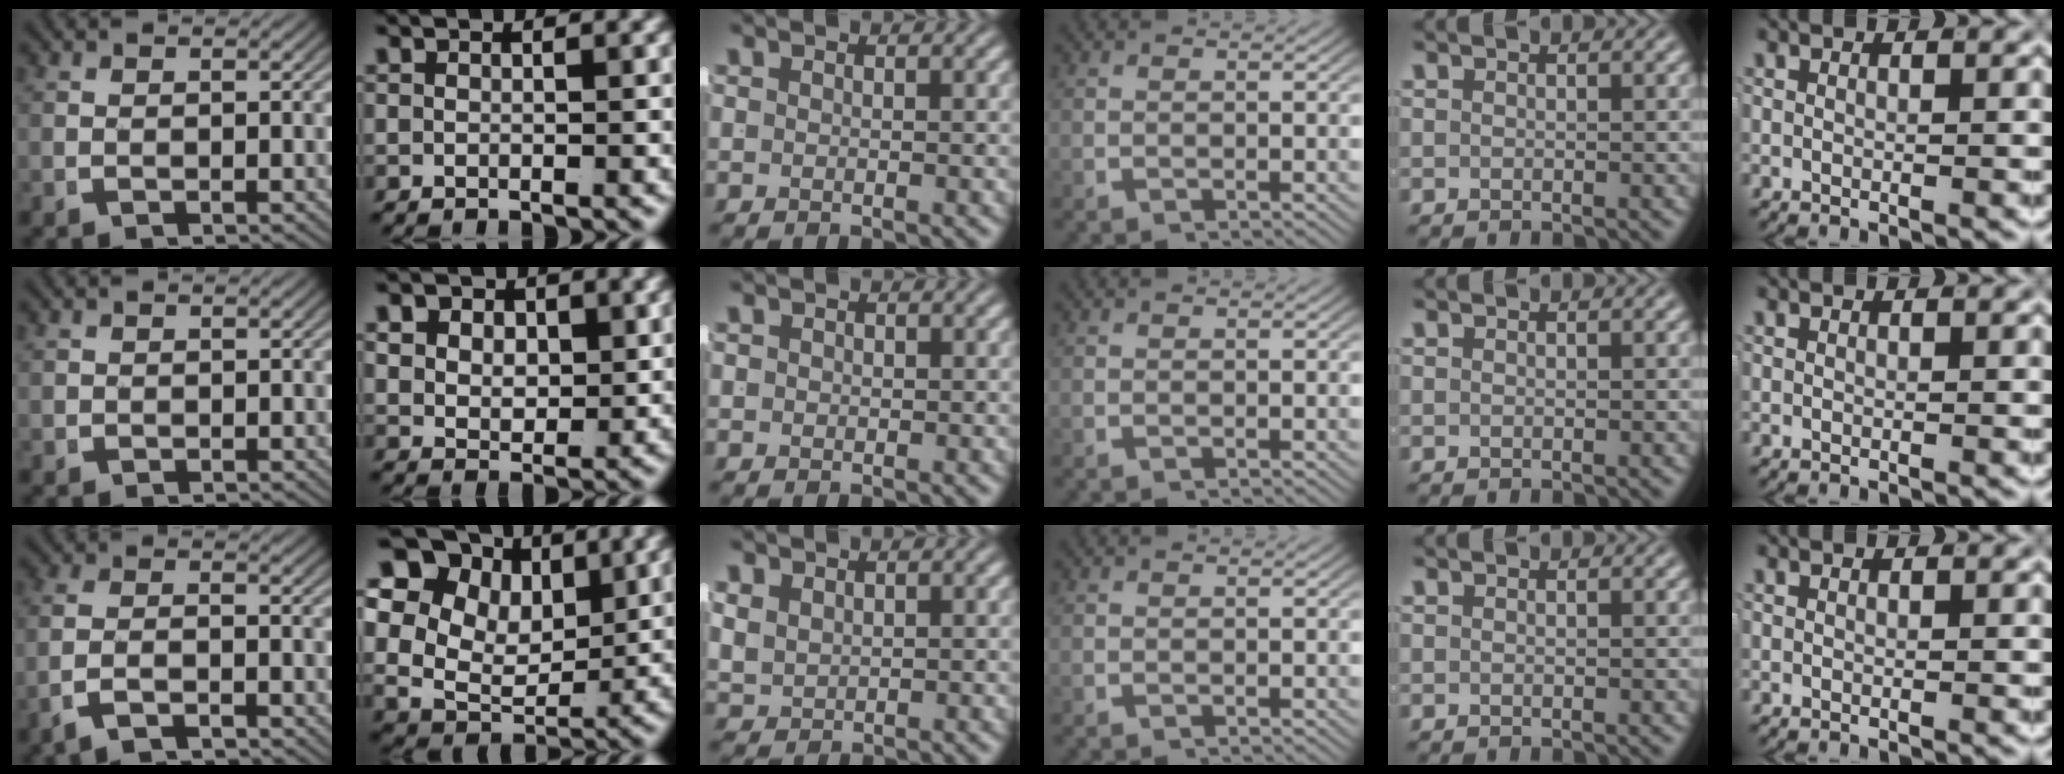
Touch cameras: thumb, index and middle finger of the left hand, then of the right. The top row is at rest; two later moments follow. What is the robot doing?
{"motion": "lift_and_place", "object": "shirt"}